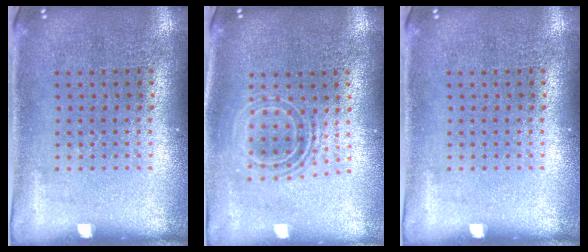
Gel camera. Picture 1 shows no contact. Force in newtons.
{"total": 1.7, "press": 1.3, "slide": 1.1}
{"total": 0.0}